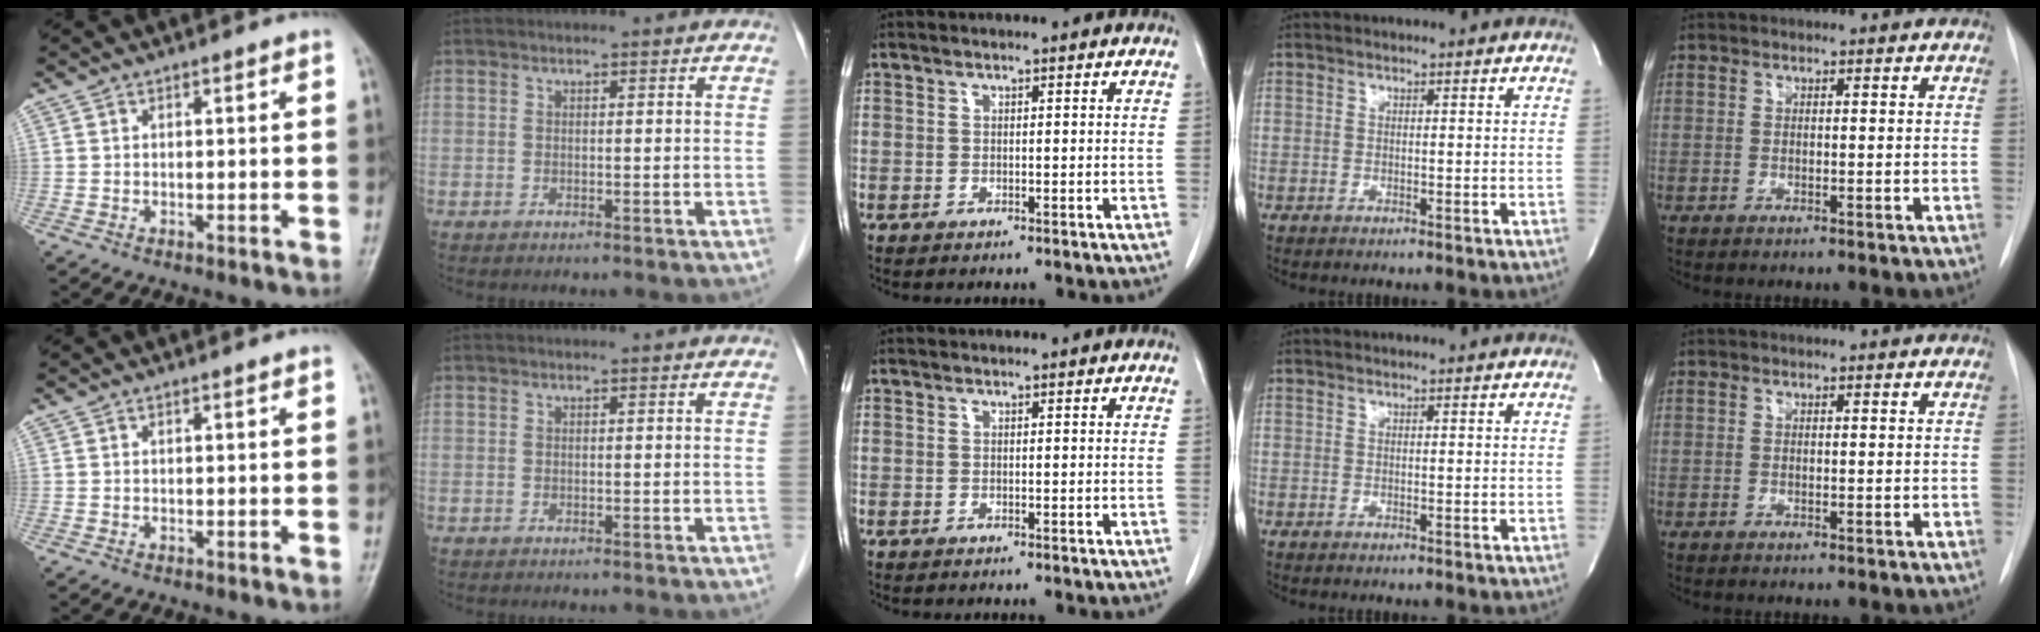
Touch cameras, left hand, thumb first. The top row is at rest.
{}